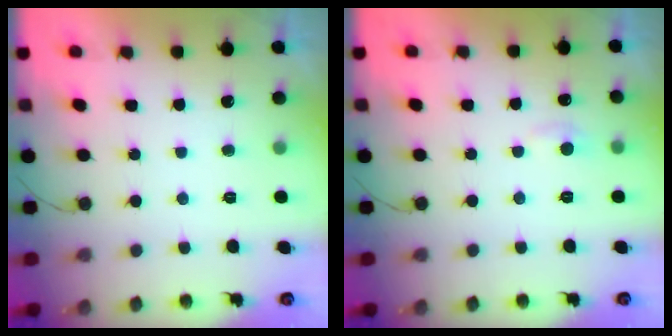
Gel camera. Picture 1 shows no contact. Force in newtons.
{"total": 5.3, "press": 5.3, "slide": 0.7}